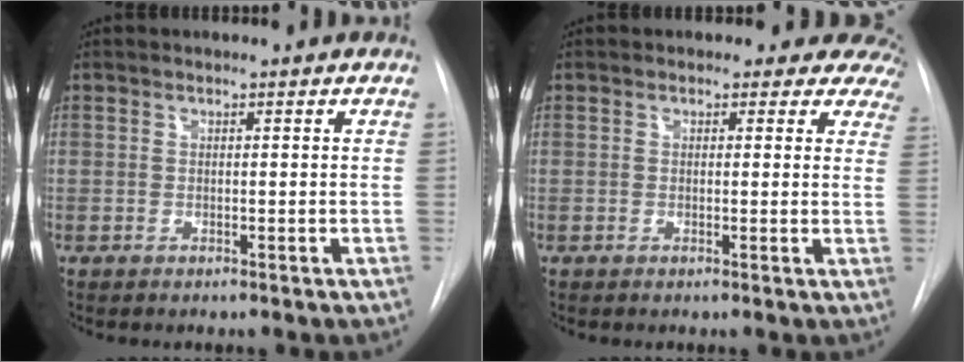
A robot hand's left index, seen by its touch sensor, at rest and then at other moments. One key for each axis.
{"total": 8.0, "fx": 6.9, "fy": 4.0, "fz": 0.6, "tx": 0.036, "ty": -0.012, "tz": 0.038}